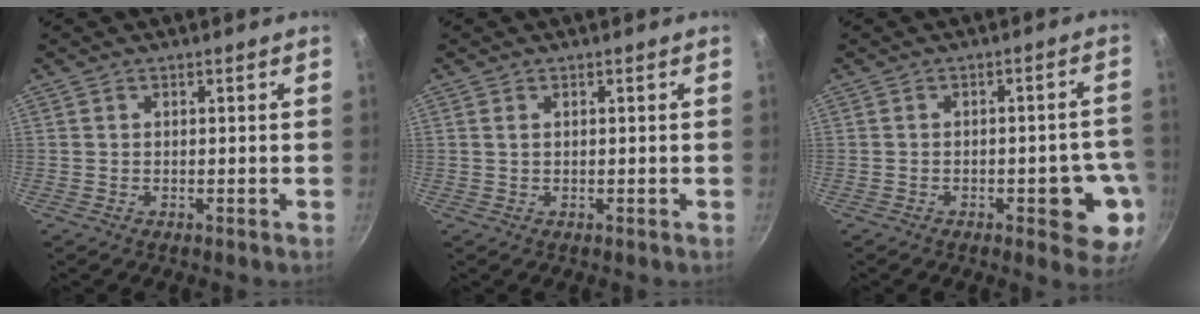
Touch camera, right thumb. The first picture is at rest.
{"total": 0.8, "force": [0.3, 0.5, 0.6], "torque": [-0.010, 0.002, 0.005]}
{"total": 9.3, "force": [-3.0, 3.7, 7.9], "torque": [-0.061, 0.015, -0.034]}